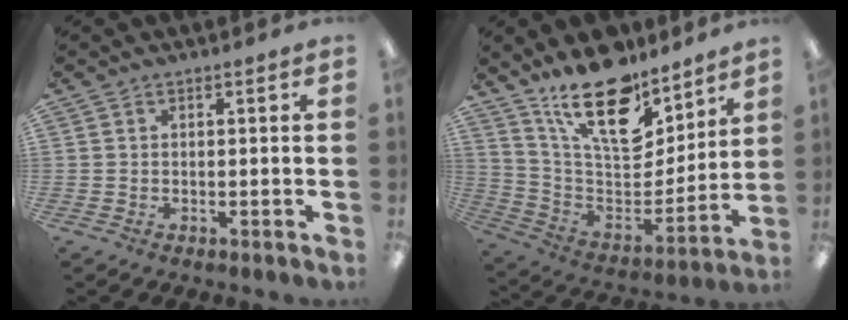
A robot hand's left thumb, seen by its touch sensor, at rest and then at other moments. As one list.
[{"total": 21.3, "force": [14.9, 9.4, 11.9], "torque": [-0.204, -0.101, 0.267]}]